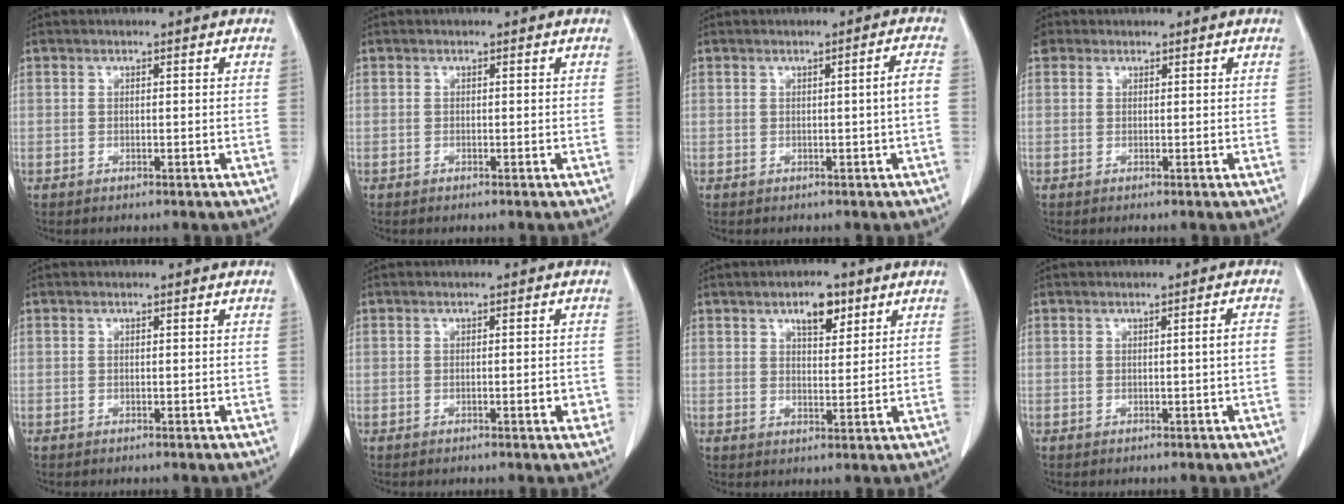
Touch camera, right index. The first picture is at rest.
{"total": 0.0}
{"total": 2.2, "force": [-0.3, -0.5, 2.1], "torque": [-0.031, 0.000, -0.003]}
{"total": 2.0, "force": [1.0, 1.7, 0.4], "torque": [-0.009, 0.019, 0.018]}
{"total": 0.0}
{"total": 2.2, "force": [-0.8, 0.5, 2.0], "torque": [-0.025, 0.000, -0.009]}
{"total": 5.1, "force": [3.0, 2.1, 3.5], "torque": [-0.057, 0.000, 0.048]}
{"total": 1.4, "force": [-0.2, -0.3, 1.4], "torque": [-0.023, -0.001, -0.001]}